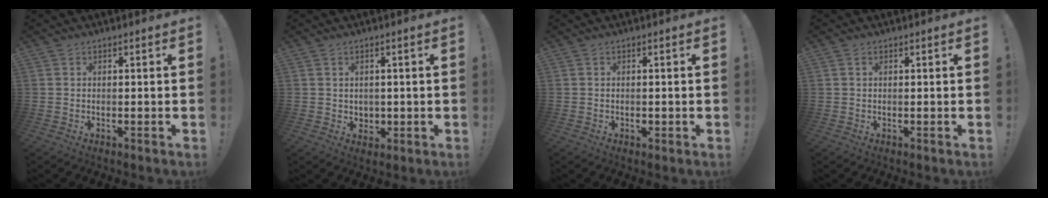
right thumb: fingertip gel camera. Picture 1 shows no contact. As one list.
[{"total": 2.8, "force": [1.2, 2.4, 0.5], "torque": [0.000, -0.008, 0.022]}, {"total": 0.7, "force": [-0.4, 0.3, 0.4], "torque": [0.001, -0.002, -0.009]}, {"total": 0.6, "force": [0.3, 0.4, 0.4], "torque": [-0.011, 0.003, 0.007]}]